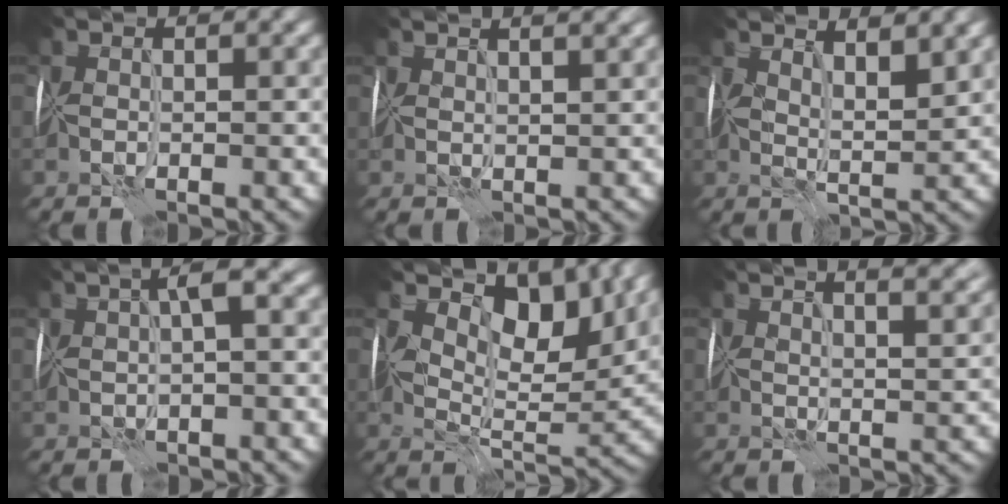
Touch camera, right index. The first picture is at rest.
{"total": 5.3, "force": [3.7, 2.0, 3.2], "torque": [-0.036, 0.040, 0.039]}
{"total": 4.2, "force": [3.6, 0.5, 2.2], "torque": [-0.025, 0.007, 0.061]}
{"total": 2.5, "force": [1.3, 0.1, 2.2], "torque": [-0.037, 0.022, 0.020]}
{"total": 8.5, "force": [5.8, 3.8, 4.9], "torque": [-0.075, 0.001, 0.105]}
{"total": 11.0, "force": [7.3, 4.3, 6.9], "torque": [-0.071, 0.071, 0.078]}